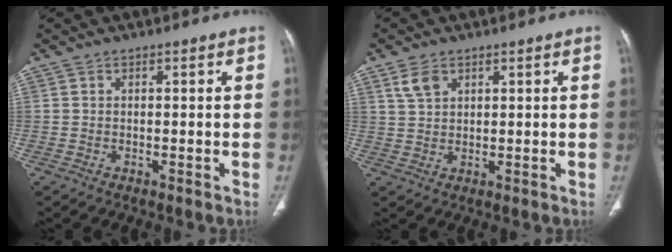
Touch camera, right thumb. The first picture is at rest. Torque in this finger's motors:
{"motor_torque": [-0.15, 0.14, -0.17, 0.18, 0.17]}